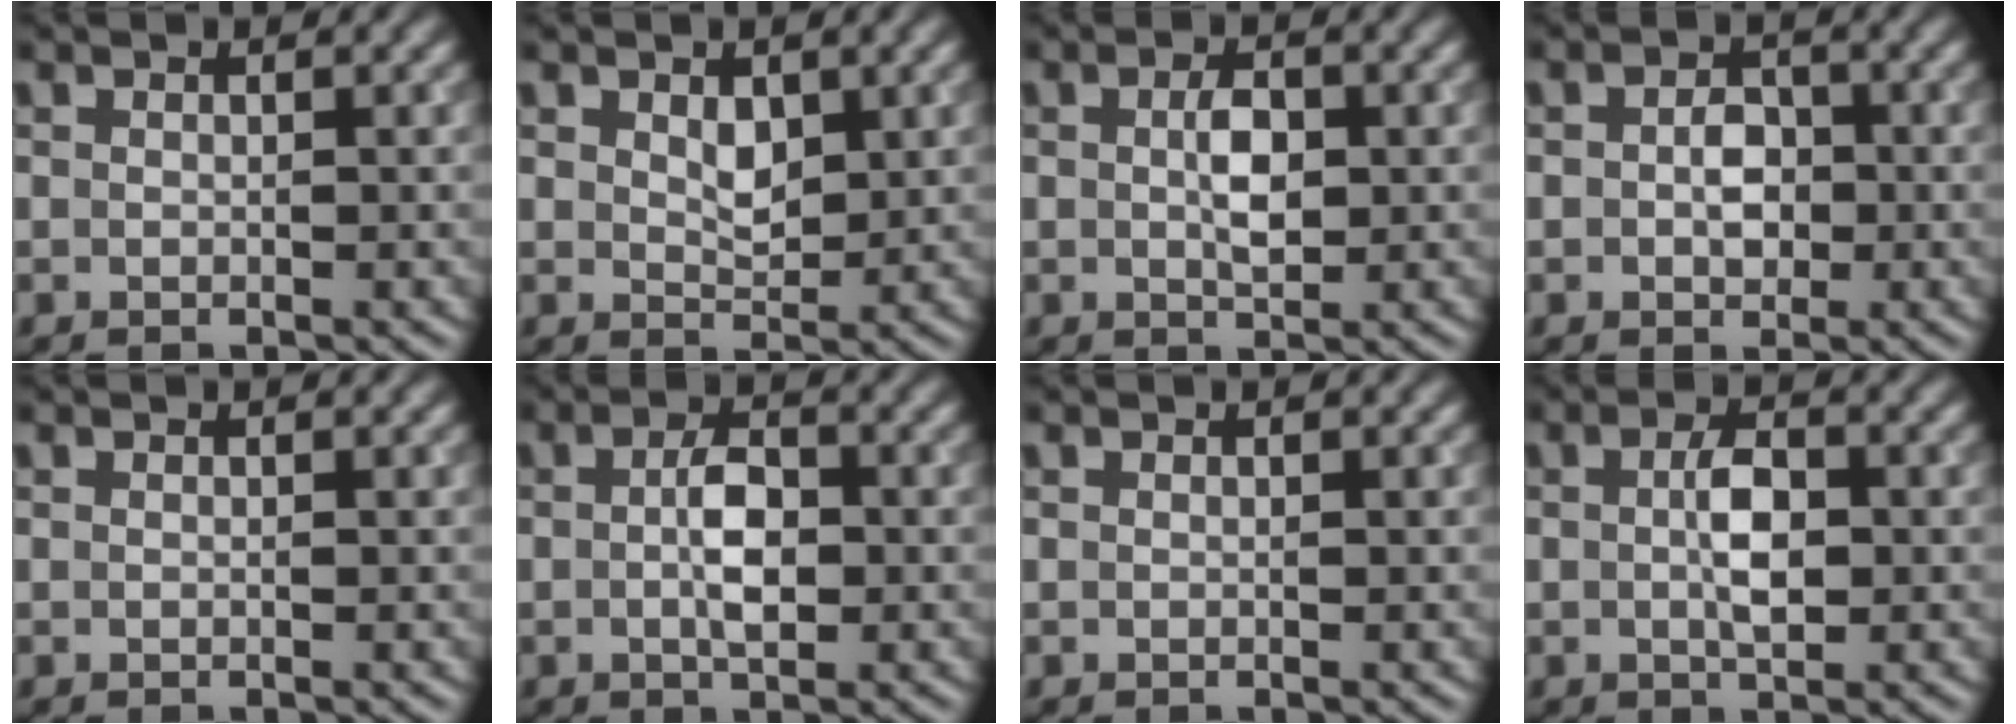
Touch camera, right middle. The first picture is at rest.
{"total": 1.9, "force": [0.8, 1.2, 1.3], "torque": [-0.023, -0.005, 0.018]}
{"total": 2.6, "force": [0.1, 1.3, 2.2], "torque": [-0.046, 0.001, 0.003]}
{"total": 2.4, "force": [-0.2, 1.7, 1.7], "torque": [-0.031, -0.001, -0.005]}
{"total": 0.0}
{"total": 3.1, "force": [-0.2, 1.4, 2.8], "torque": [-0.054, 0.000, -0.005]}
{"total": 0.0}
{"total": 3.1, "force": [0.0, 1.4, 2.8], "torque": [-0.054, 0.001, -0.001]}